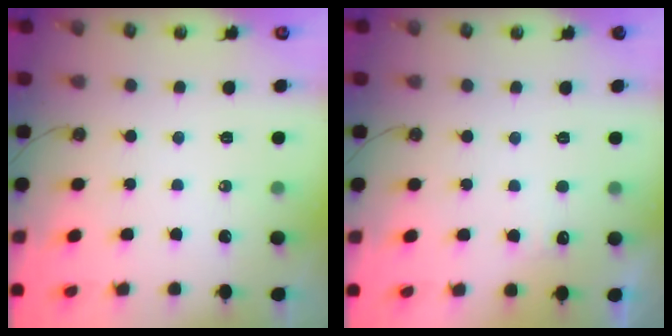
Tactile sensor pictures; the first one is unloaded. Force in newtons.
{"total": 5.2, "press": 5.1, "slide": 1.2}